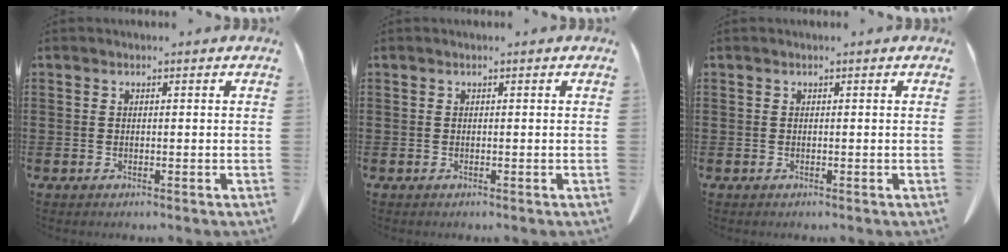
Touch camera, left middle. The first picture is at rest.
{"total": 0.0}
{"total": 0.0}